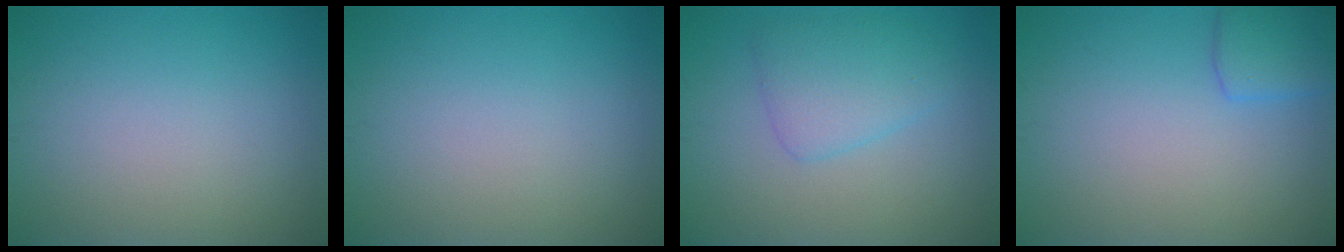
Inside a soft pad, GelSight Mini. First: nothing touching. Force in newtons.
{"total": 0.0}
{"total": 3.3, "press": 3.3, "slide": 0.1}
{"total": 2.6, "press": 2.6, "slide": 0.1}